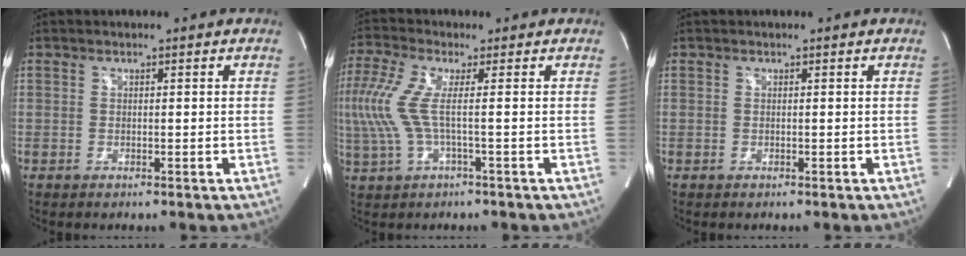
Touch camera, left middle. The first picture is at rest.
{"total": 8.2, "force": [0.1, 1.4, 8.0], "torque": [-0.212, 0.013, -0.003]}
{"total": 0.0}